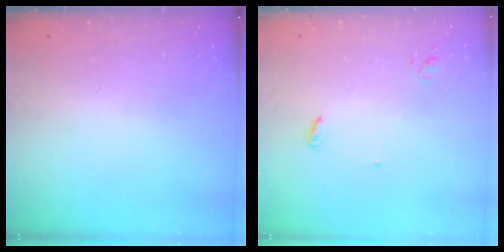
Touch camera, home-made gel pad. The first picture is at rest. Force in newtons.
{"total": 3.8, "press": 3.7, "slide": 0.4}